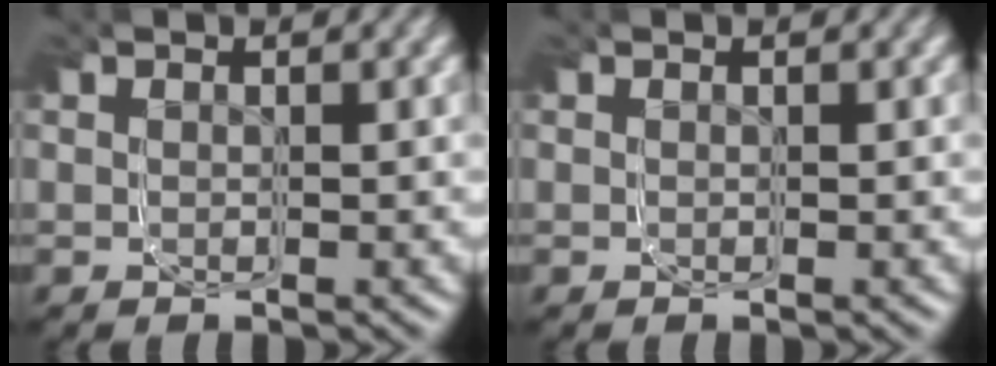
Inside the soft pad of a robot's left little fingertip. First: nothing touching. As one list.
[{"total": 0.0}]